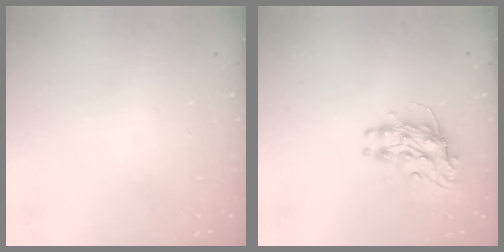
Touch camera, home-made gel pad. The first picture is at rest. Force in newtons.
{"total": 9.2, "press": 9.2, "slide": 0.1}